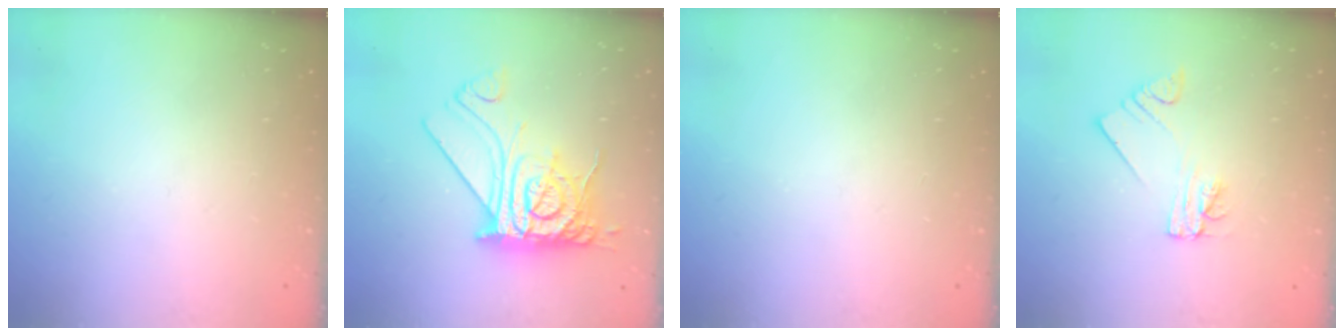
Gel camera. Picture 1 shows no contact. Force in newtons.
{"total": 15.8, "press": 15.7, "slide": 1.4}
{"total": 0.0}
{"total": 2.2, "press": 2.2, "slide": 0.1}